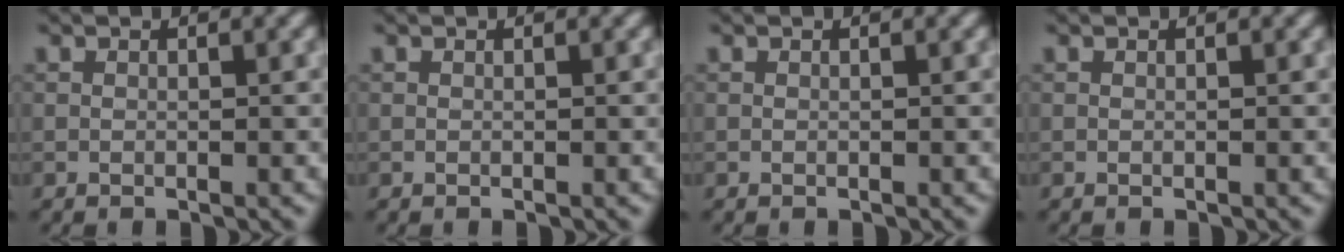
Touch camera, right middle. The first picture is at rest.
{"total": 0.0}
{"total": 0.0}
{"total": 0.0}